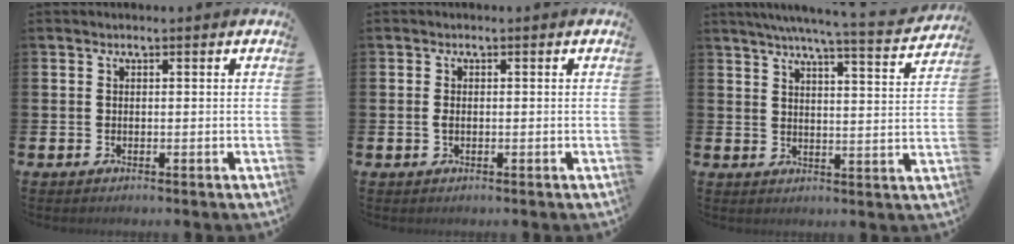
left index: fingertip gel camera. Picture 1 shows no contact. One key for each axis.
{"total": 0.9, "fx": 0.0, "fy": 0.5, "fz": 0.8, "tx": -0.019, "ty": 0.006, "tz": -0.002}
{"total": 6.5, "fx": 6.0, "fy": -0.1, "fz": 2.4, "tx": -0.045, "ty": -0.047, "tz": 0.098}